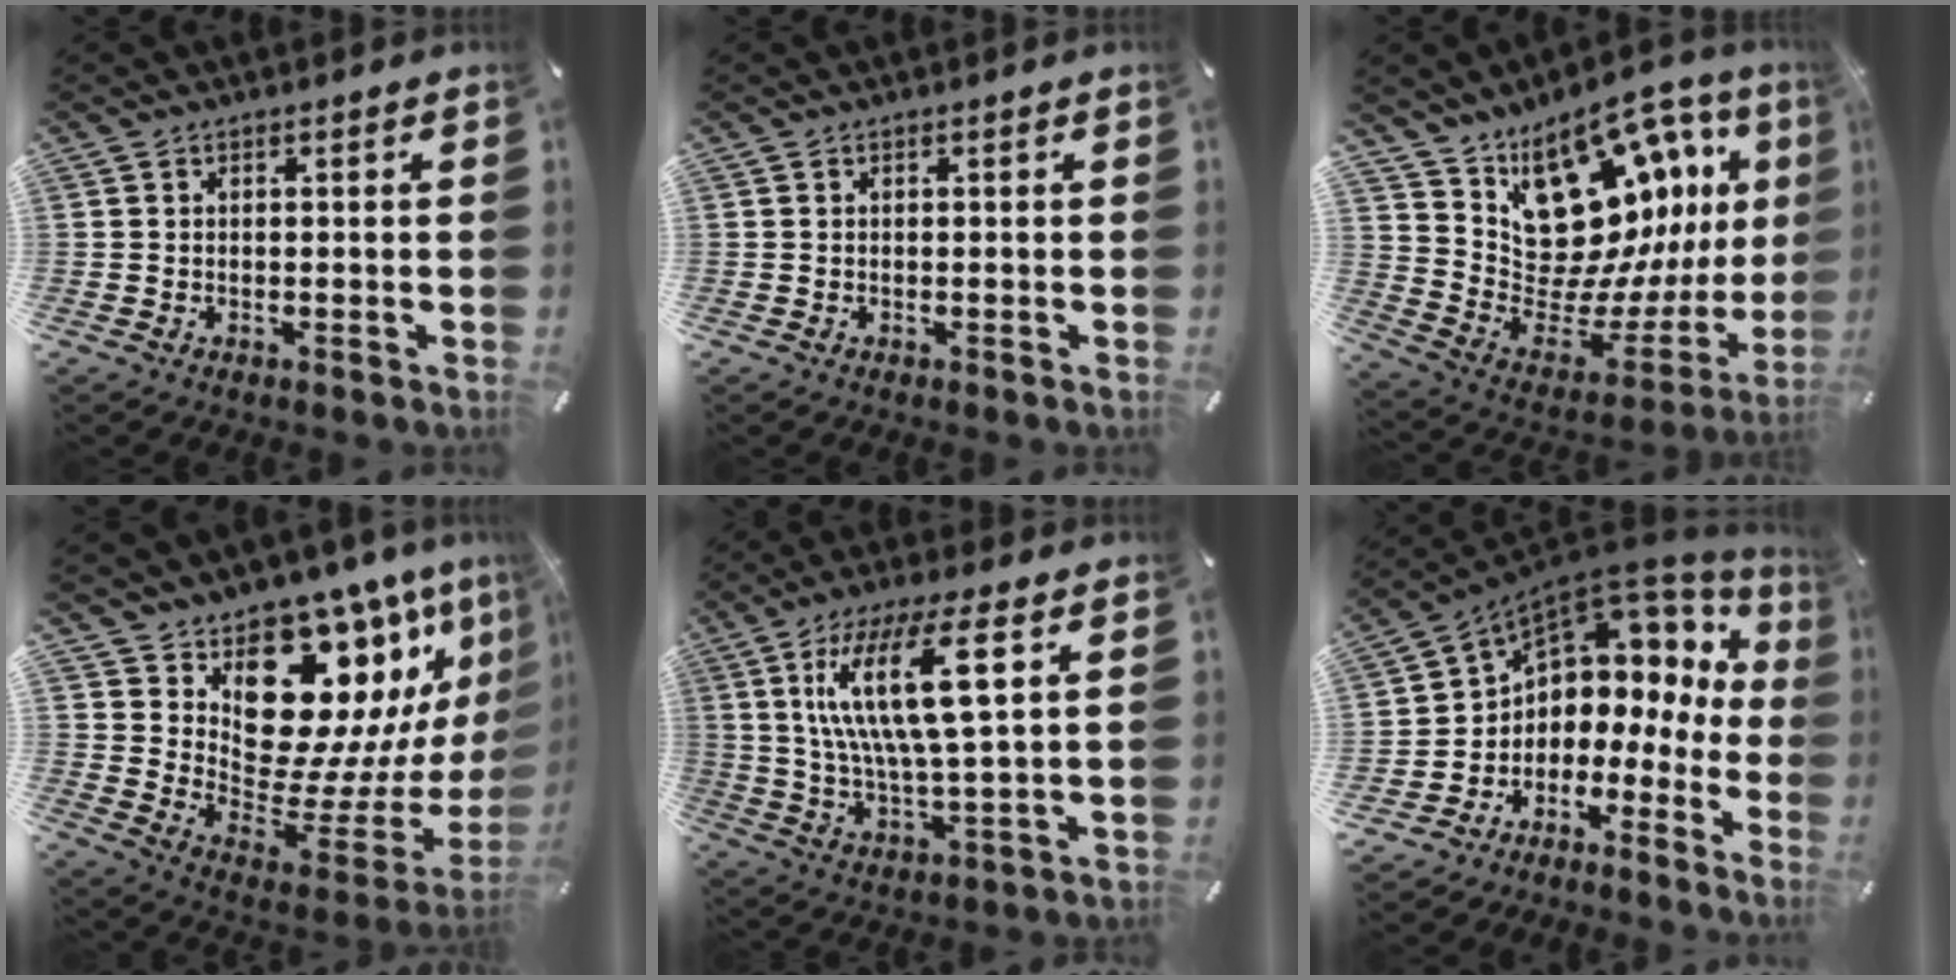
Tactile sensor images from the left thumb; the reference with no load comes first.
{"total": 0.0}
{"total": 18.7, "force": [10.9, 11.3, 10.1], "torque": [-0.125, -0.119, 0.210]}
{"total": 18.3, "force": [9.9, 11.1, 10.7], "torque": [-0.136, -0.109, 0.183]}
{"total": 16.9, "force": [6.2, 4.0, 15.2], "torque": [-0.318, -0.005, 0.092]}
{"total": 5.4, "force": [2.8, 4.5, 0.6], "torque": [-0.035, -0.056, 0.051]}